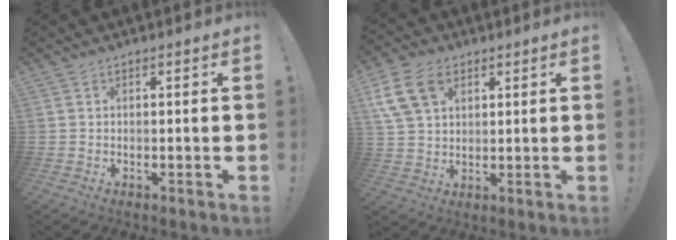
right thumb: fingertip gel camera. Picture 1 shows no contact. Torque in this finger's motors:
{"motor_torque": [-0.28, 0.67, 0.84, 0.42, 0.29]}